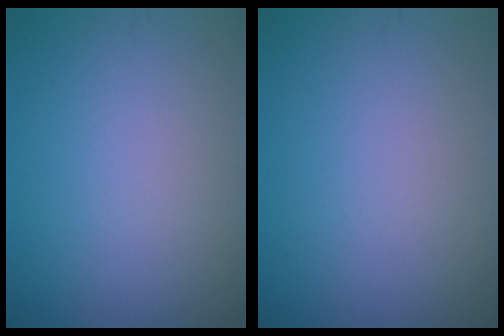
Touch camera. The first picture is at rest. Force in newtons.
{"total": 0.0}